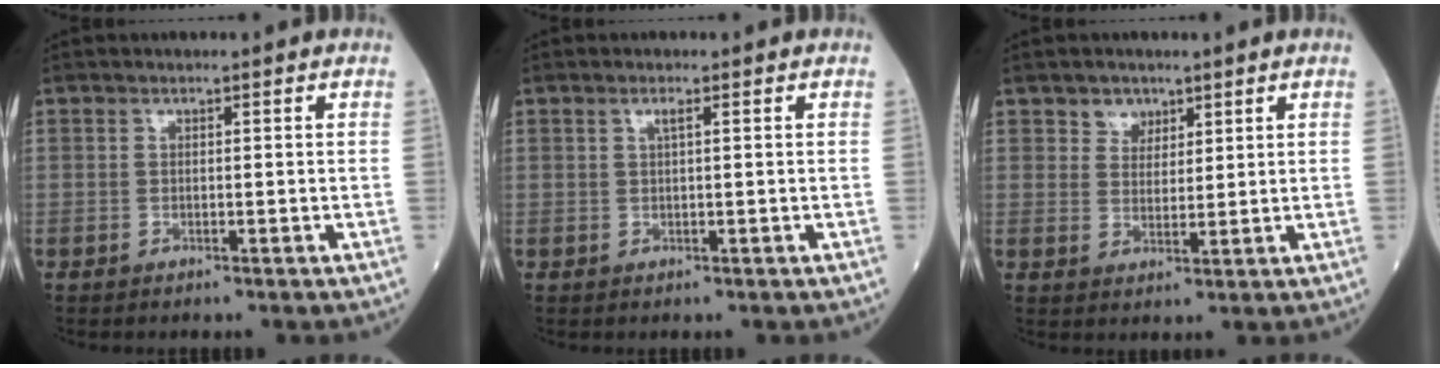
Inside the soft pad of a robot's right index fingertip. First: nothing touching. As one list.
[{"total": 1.0, "force": [0.4, -0.1, 0.9], "torque": [-0.020, 0.002, 0.008]}, {"total": 3.1, "force": [2.1, 2.2, 0.6], "torque": [-0.007, 0.000, 0.036]}]